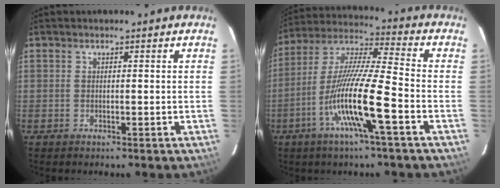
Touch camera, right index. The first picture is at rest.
{"total": 14.7, "force": [-5.4, 0.1, 13.7], "torque": [-0.274, -0.004, -0.107]}